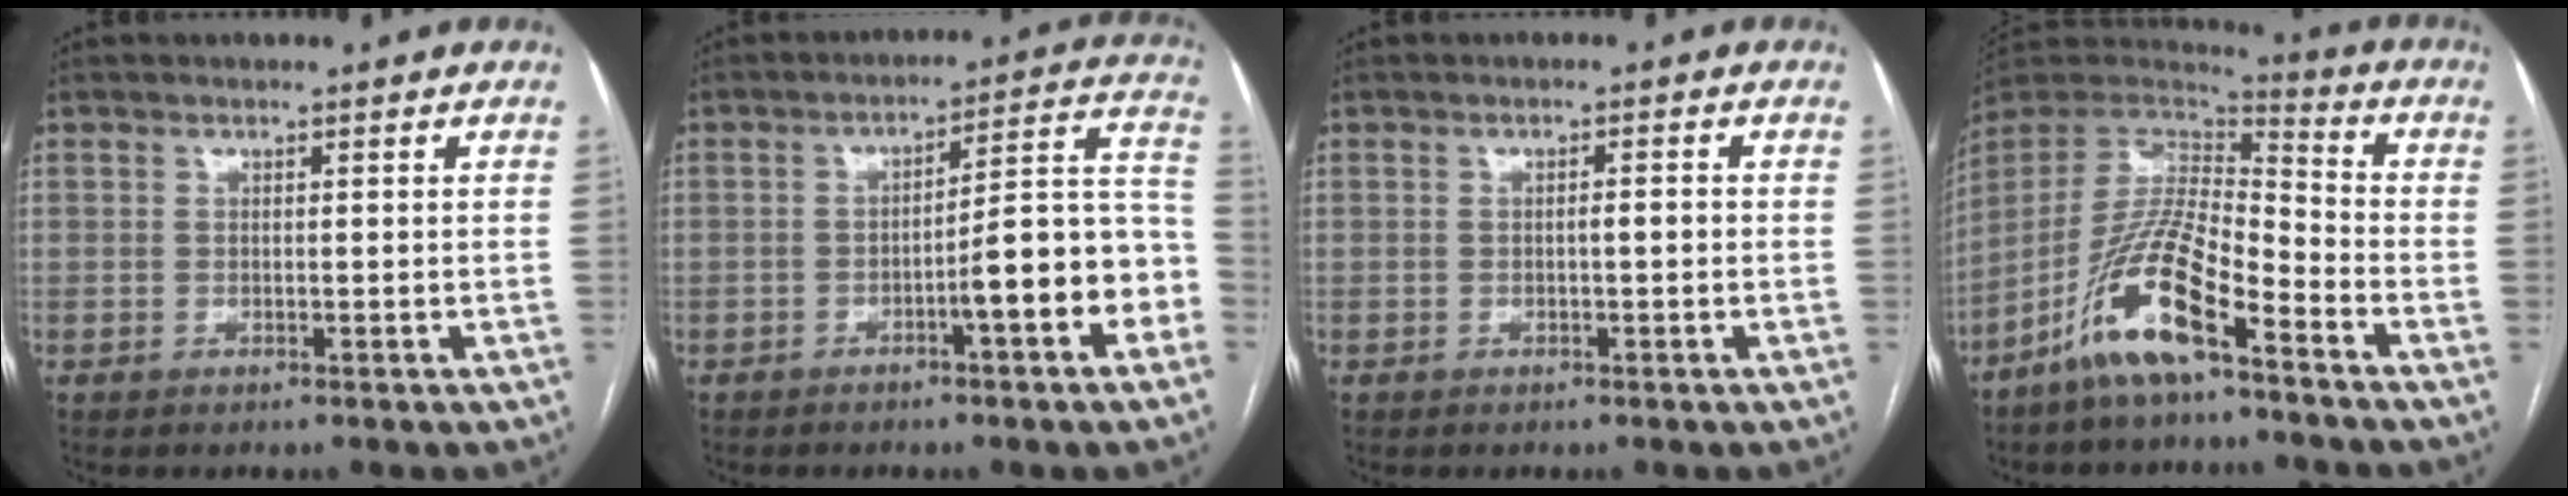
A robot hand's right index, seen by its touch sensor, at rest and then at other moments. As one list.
[{"total": 11.6, "force": [-4.3, 1.3, 10.7], "torque": [-0.124, 0.034, -0.059]}, {"total": 1.4, "force": [-0.3, 0.2, 1.3], "torque": [-0.019, 0.003, -0.004]}, {"total": 14.3, "force": [-8.7, 2.7, 11.1], "torque": [-0.223, -0.003, -0.166]}]